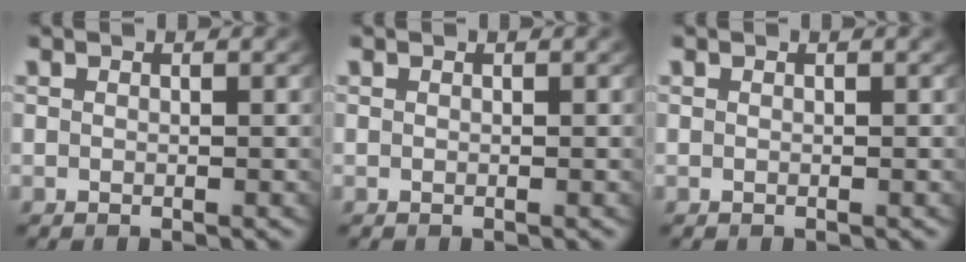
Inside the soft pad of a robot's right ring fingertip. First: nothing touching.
{"total": 0.6, "force": [-0.1, -0.6, -0.3], "torque": [0.005, -0.013, 0.009]}
{"total": 0.0}